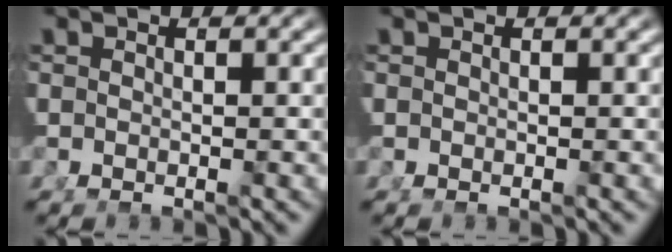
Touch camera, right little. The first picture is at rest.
{"total": 0.0}